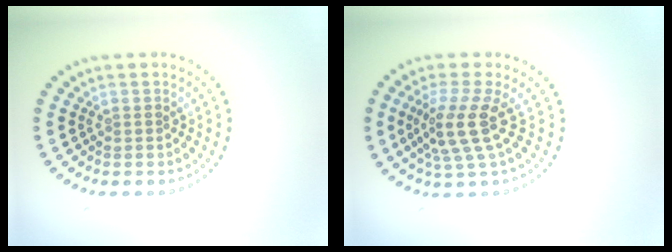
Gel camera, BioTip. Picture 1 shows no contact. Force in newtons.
{"total": 3.8, "press": 3.0, "slide": 2.3}